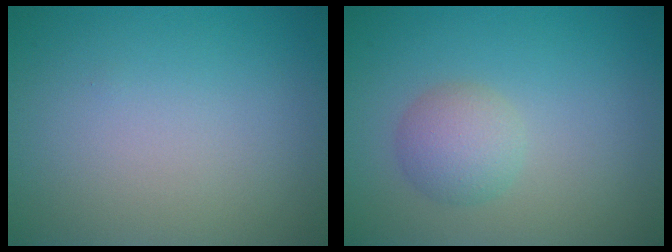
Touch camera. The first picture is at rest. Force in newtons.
{"total": 2.7, "press": 2.7, "slide": 0.1}